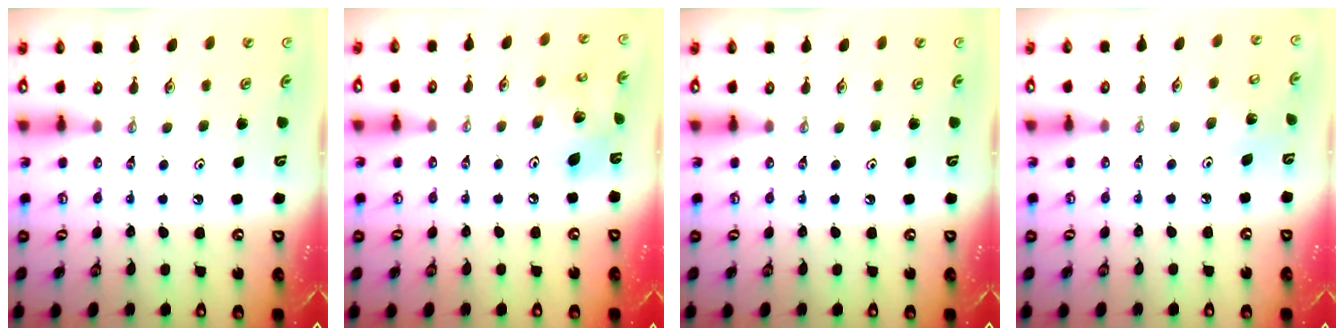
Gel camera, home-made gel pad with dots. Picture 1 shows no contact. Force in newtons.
{"total": 13.9, "press": 13.8, "slide": 2.2}
{"total": 0.0}
{"total": 3.2, "press": 3.2, "slide": 0.2}